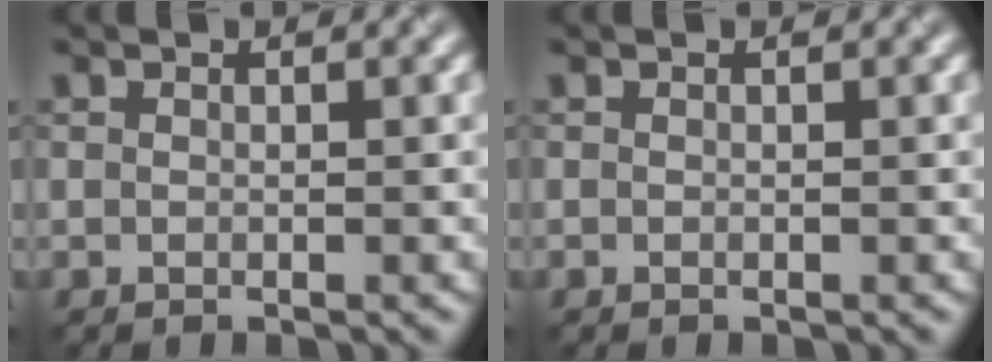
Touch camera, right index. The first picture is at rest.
{"total": 0.0}